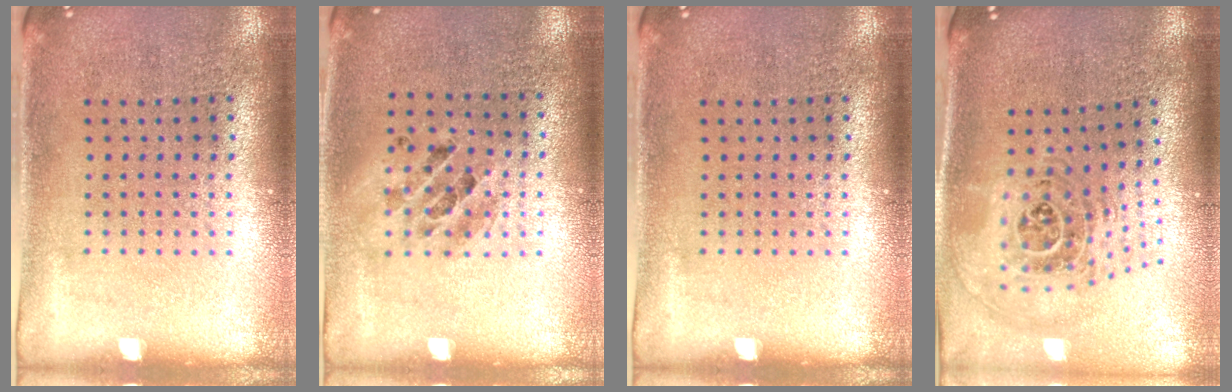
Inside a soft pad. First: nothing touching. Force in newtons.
{"total": 1.2, "press": 1.1, "slide": 0.4}
{"total": 0.0}
{"total": 1.7, "press": 1.4, "slide": 0.9}